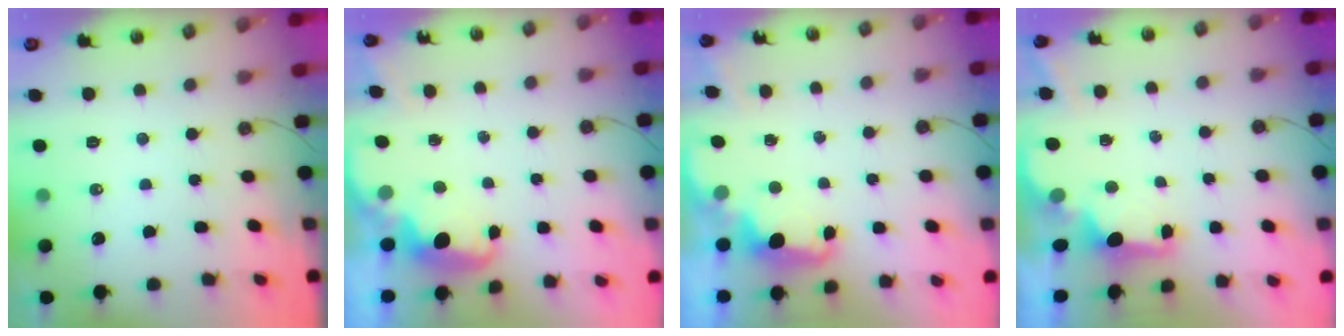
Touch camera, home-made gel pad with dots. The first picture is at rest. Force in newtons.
{"total": 2.5, "press": 2.5, "slide": 0.4}
{"total": 2.4, "press": 2.4, "slide": 0.6}
{"total": 2.1, "press": 1.9, "slide": 0.8}